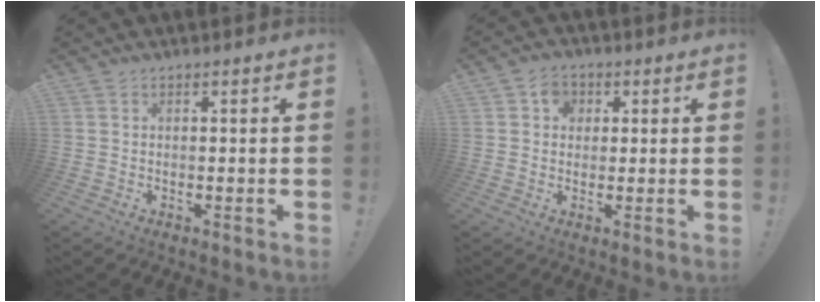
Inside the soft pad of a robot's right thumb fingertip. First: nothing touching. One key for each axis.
{"total": 5.3, "fx": 1.3, "fy": 4.7, "fz": 2.1, "tx": -0.019, "ty": 0.001, "tz": 0.022}